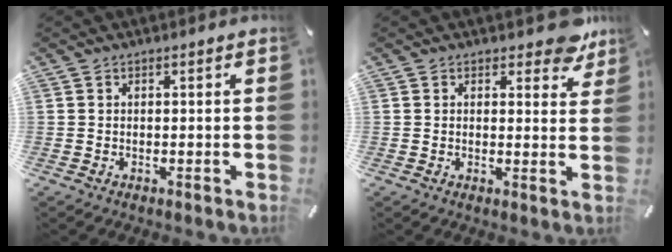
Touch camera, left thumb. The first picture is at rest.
{"total": 5.6, "force": [4.2, 2.7, 2.7], "torque": [-0.016, -0.024, 0.067]}